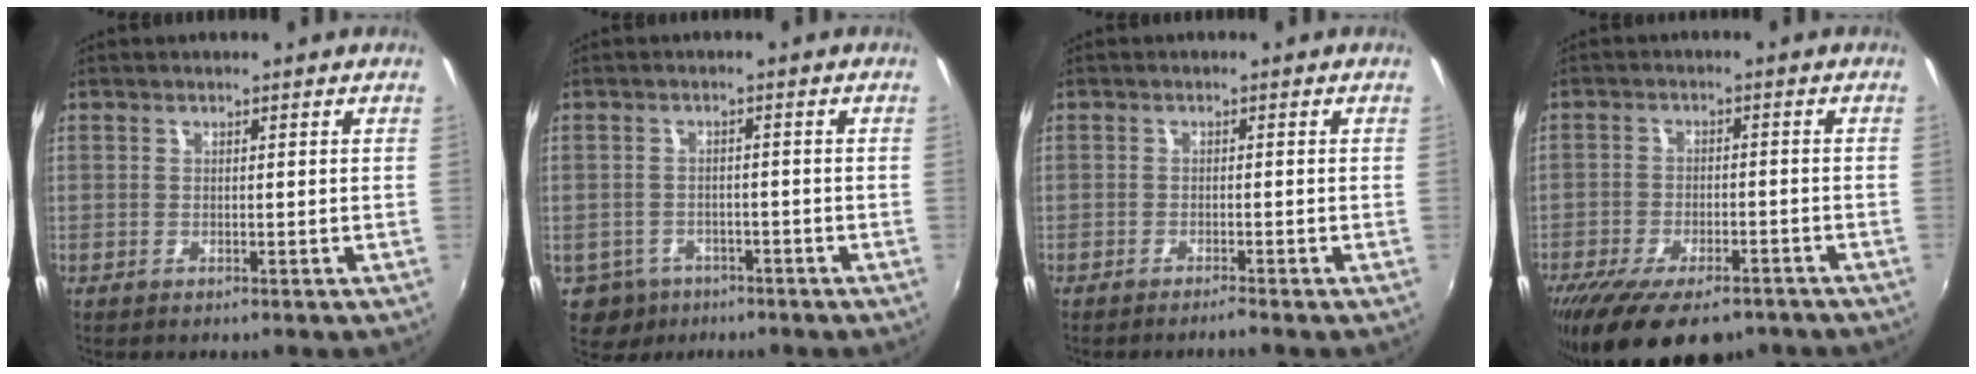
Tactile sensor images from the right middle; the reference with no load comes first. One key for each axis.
{"total": 5.9, "fx": -3.4, "fy": 4.6, "fz": 1.6, "tx": -0.049, "ty": -0.004, "tz": -0.046}
{"total": 1.3, "fx": -1.2, "fy": -0.2, "fz": 0.3, "tx": -0.012, "ty": -0.004, "tz": -0.023}
{"total": 14.8, "fx": -10.8, "fy": 5.7, "fz": 8.3, "tx": -0.176, "ty": -0.035, "tz": -0.169}